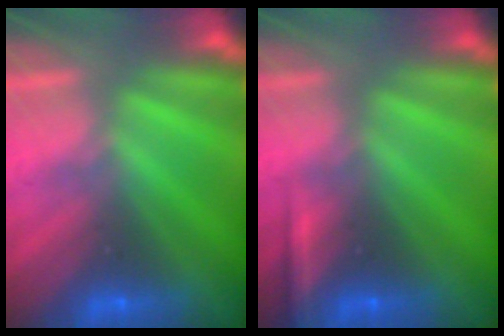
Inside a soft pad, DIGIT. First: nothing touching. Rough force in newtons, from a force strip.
{"total": 2.3}